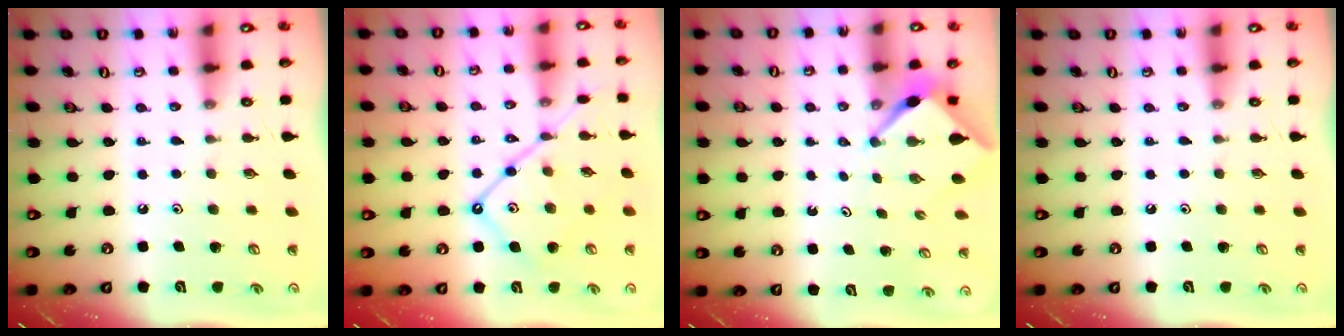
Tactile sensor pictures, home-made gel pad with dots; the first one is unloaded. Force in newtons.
{"total": 14.2, "press": 14.1, "slide": 1.4}
{"total": 2.9, "press": 2.9, "slide": 0.4}
{"total": 0.0}